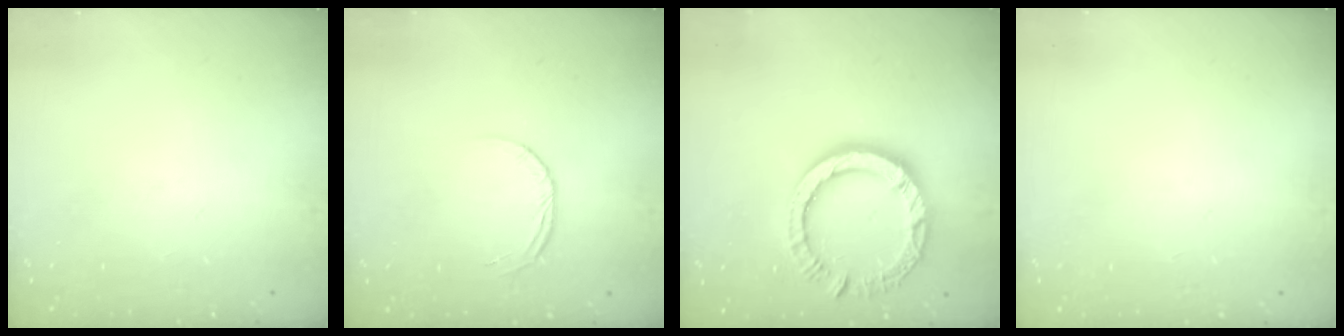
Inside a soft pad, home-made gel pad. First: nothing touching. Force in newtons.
{"total": 3.5, "press": 3.5, "slide": 0.3}
{"total": 13.2, "press": 13.1, "slide": 1.6}
{"total": 2.6, "press": 2.6, "slide": 0.2}